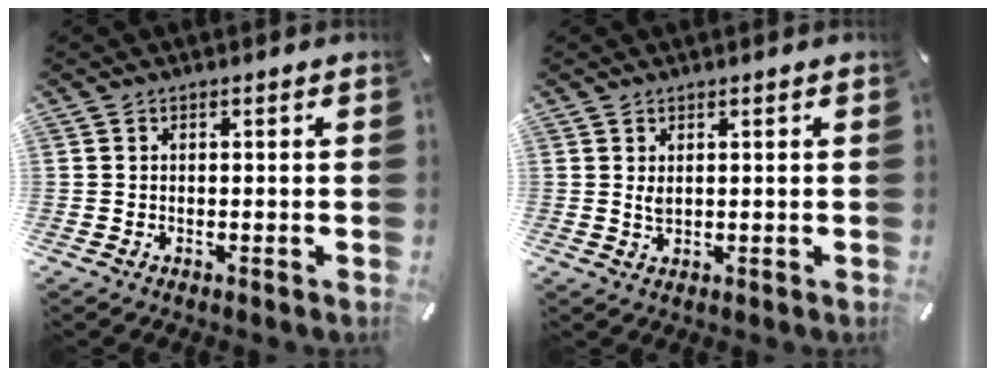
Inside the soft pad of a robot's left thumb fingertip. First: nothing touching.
{"total": 1.7, "force": [0.8, 0.7, 1.3], "torque": [-0.029, 0.002, 0.014]}